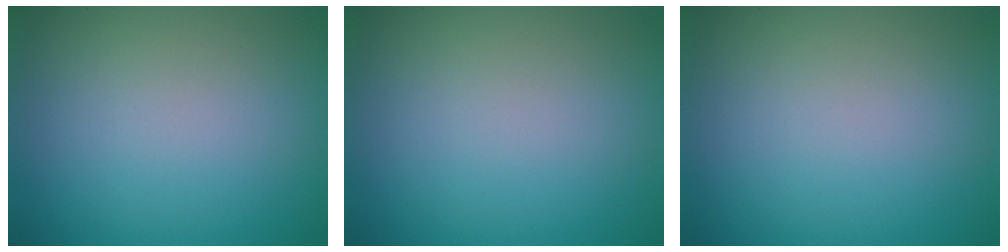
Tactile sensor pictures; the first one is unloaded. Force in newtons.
{"total": 0.0}
{"total": 0.0}